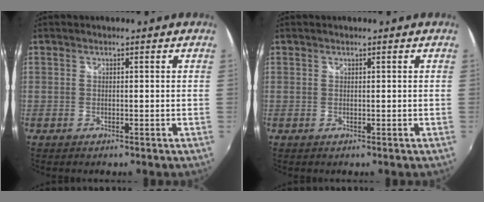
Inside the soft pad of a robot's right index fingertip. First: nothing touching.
{"total": 0.0}